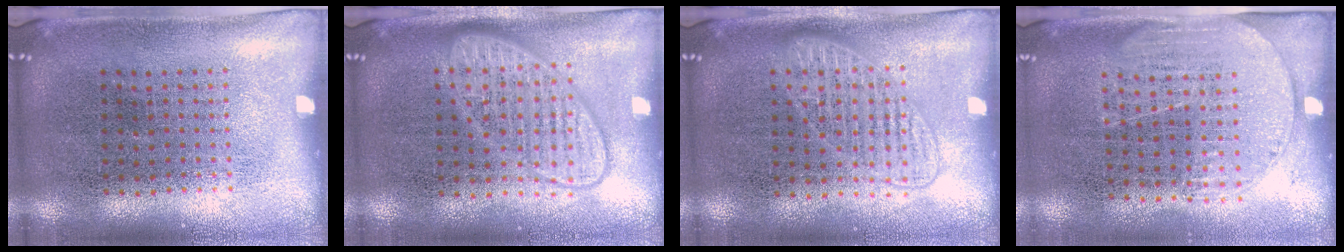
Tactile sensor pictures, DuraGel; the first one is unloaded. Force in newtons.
{"total": 2.9, "press": 2.9, "slide": 0.5}
{"total": 1.4, "press": 1.3, "slide": 0.4}
{"total": 1.5, "press": 1.3, "slide": 0.7}